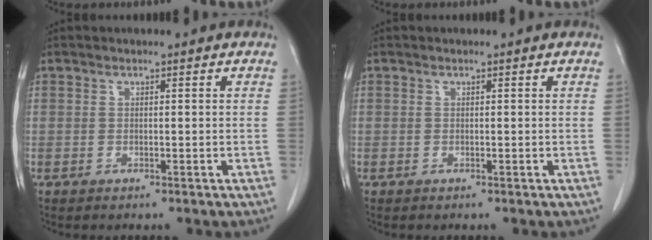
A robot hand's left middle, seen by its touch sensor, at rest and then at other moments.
{"total": 0.0}